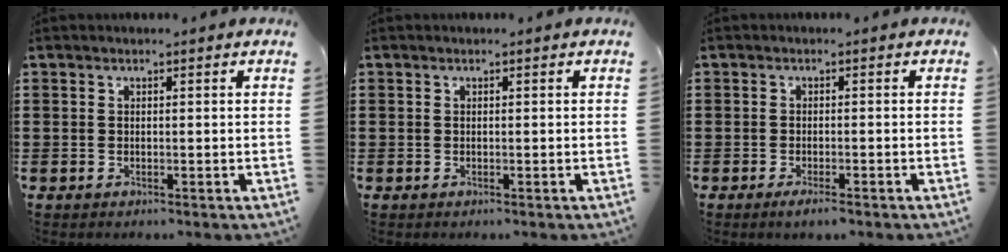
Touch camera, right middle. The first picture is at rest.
{"total": 0.0}
{"total": 1.6, "force": [-1.1, 0.2, 1.1], "torque": [-0.020, -0.002, -0.019]}